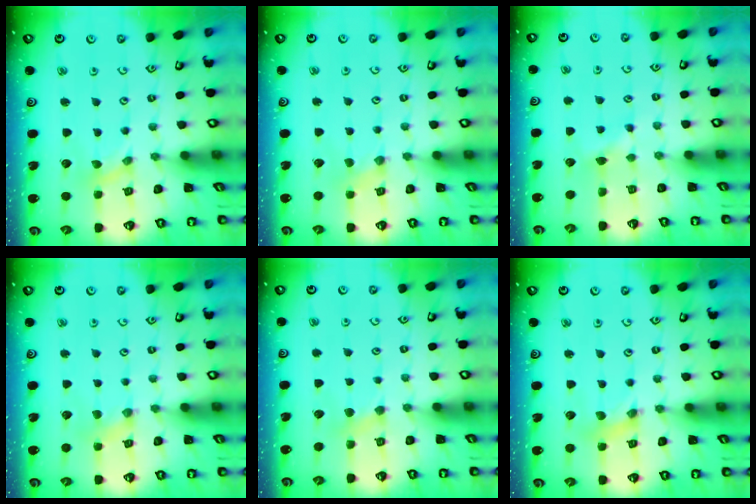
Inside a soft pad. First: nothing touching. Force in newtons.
{"total": 0.0}
{"total": 3.7, "press": 3.7, "slide": 0.4}
{"total": 2.3, "press": 2.3, "slide": 0.3}
{"total": 3.4, "press": 3.4, "slide": 0.5}
{"total": 1.7, "press": 1.7, "slide": 0.2}